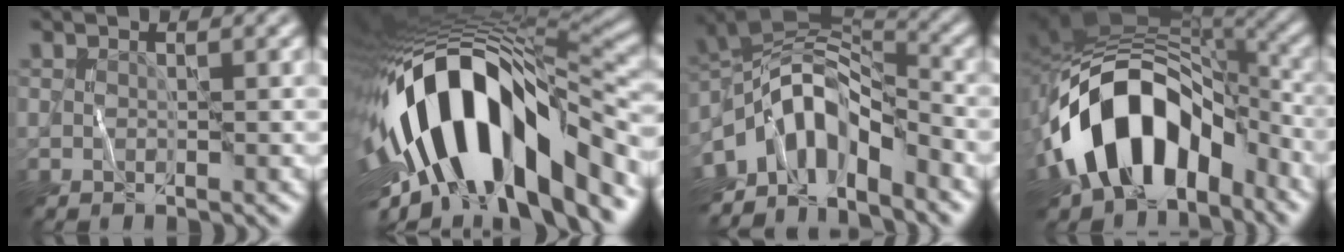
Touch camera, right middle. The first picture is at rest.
{"total": 16.3, "force": [-4.1, 7.0, 14.2], "torque": [-0.238, 0.019, -0.072]}
{"total": 10.1, "force": [-5.0, 5.0, 7.3], "torque": [-0.114, 0.008, -0.104]}
{"total": 13.4, "force": [-5.6, 8.6, 8.5], "torque": [-0.132, 0.004, -0.098]}